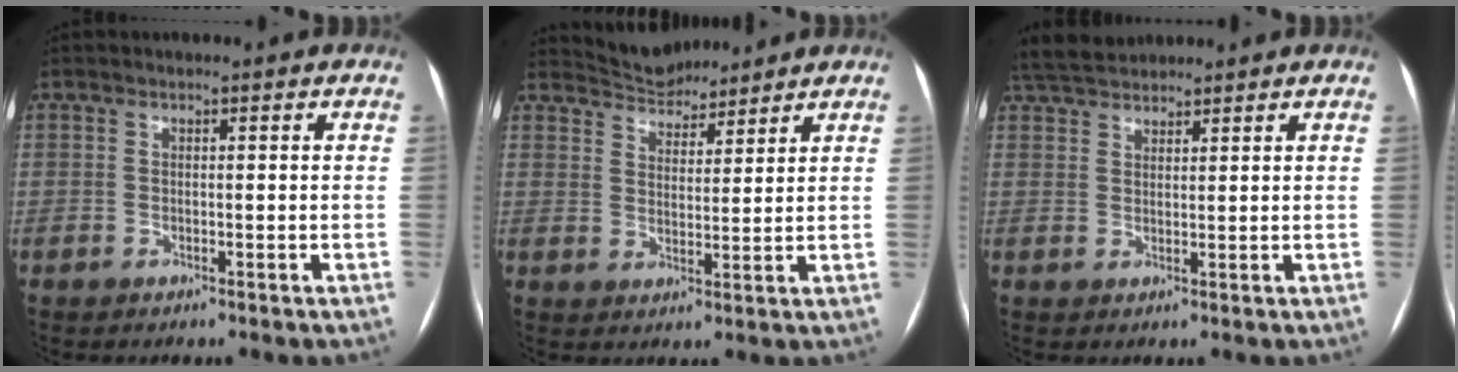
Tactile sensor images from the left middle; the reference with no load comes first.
{"total": 6.4, "force": [6.2, 1.4, 0.4], "torque": [-0.013, 0.016, 0.109]}
{"total": 5.6, "force": [5.3, 1.3, 1.5], "torque": [-0.034, 0.030, 0.101]}